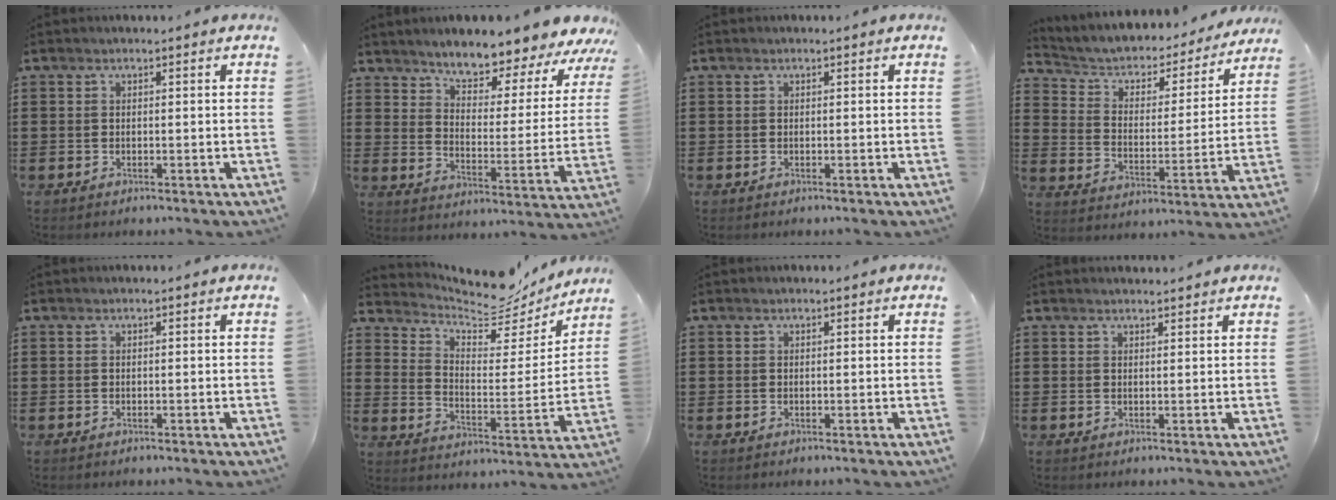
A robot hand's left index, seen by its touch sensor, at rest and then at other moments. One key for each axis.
{"total": 6.4, "fx": 6.2, "fy": 0.7, "fz": 1.6, "tx": -0.048, "ty": -0.058, "tz": 0.100}
{"total": 0.0}
{"total": 3.7, "fx": 3.0, "fy": 2.0, "fz": 0.8, "tx": -0.038, "ty": -0.027, "tz": 0.040}
{"total": 0.0}
{"total": 7.7, "fx": 7.3, "fy": 1.9, "fz": 1.8, "tx": -0.055, "ty": -0.057, "tz": 0.126}
{"total": 0.0}
{"total": 1.1, "fx": 1.1, "fy": 0.1, "fz": 0.1, "tx": -0.005, "ty": -0.001, "tz": 0.021}